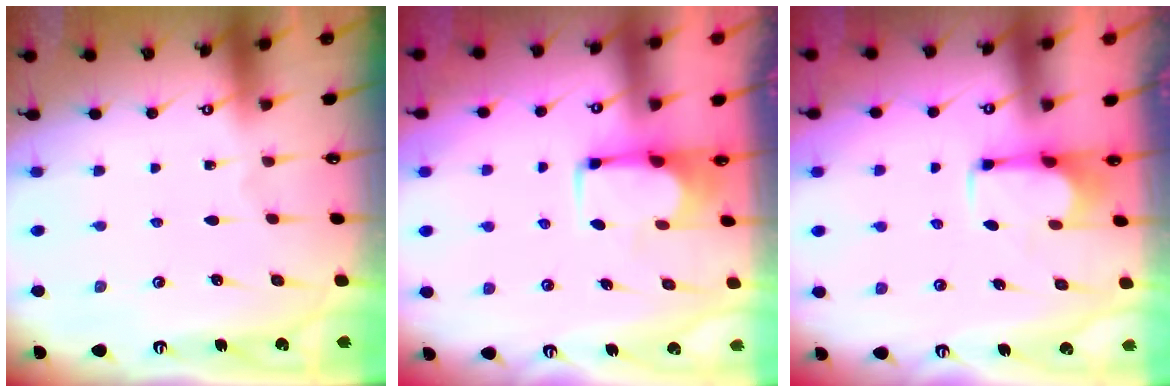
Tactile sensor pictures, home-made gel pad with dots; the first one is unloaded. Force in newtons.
{"total": 1.8, "press": 1.6, "slide": 0.8}
{"total": 2.8, "press": 2.6, "slide": 0.8}